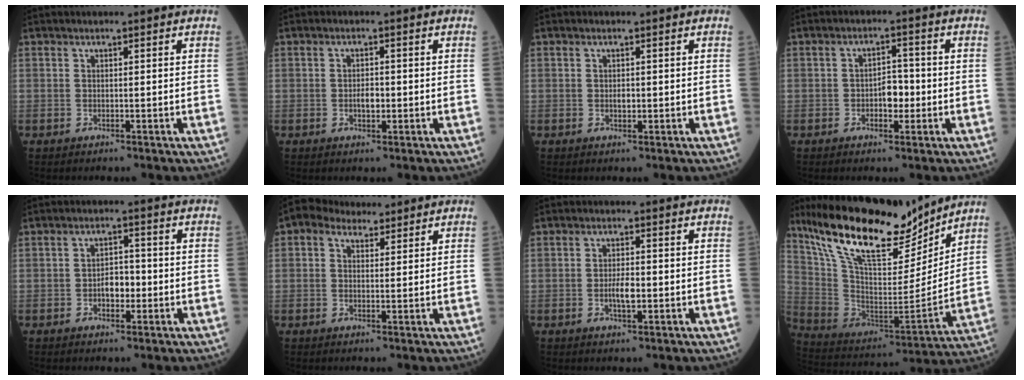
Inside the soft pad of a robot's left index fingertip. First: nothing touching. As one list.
[{"total": 2.0, "force": [-0.4, 1.0, 1.7], "torque": [-0.030, 0.002, -0.005]}, {"total": 1.0, "force": [0.0, 0.6, 0.8], "torque": [-0.016, 0.000, 0.001]}, {"total": 3.5, "force": [-0.9, 2.0, 2.8], "torque": [-0.042, 0.009, -0.015]}, {"total": 3.4, "force": [-0.9, 1.9, 2.7], "torque": [-0.043, 0.009, -0.016]}, {"total": 4.7, "force": [3.3, 2.8, 1.7], "torque": [-0.037, 0.029, 0.062]}, {"total": 3.0, "force": [-0.6, 0.9, 2.8], "torque": [-0.056, 0.001, -0.010]}, {"total": 21.9, "force": [16.8, 5.8, 12.7], "torque": [-0.231, -0.007, 0.302]}]